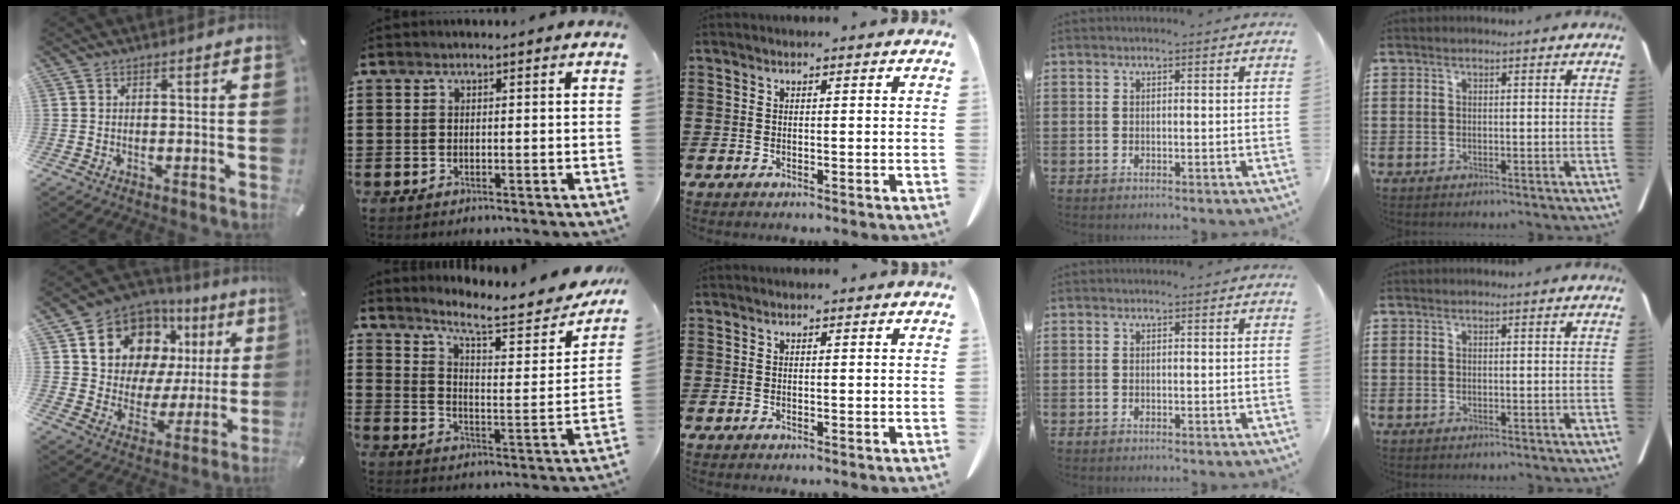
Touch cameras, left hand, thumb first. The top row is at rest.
{"thumb": {"total": 14.6, "force": [7.9, 11.0, 5.5], "torque": [-0.096, -0.051, 0.148]}, "index": {"total": 8.3, "force": [6.7, 1.0, 4.8], "torque": [-0.100, -0.050, 0.102]}}